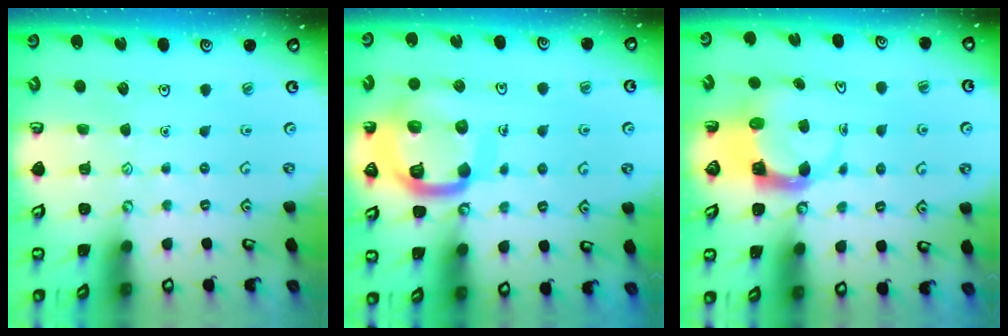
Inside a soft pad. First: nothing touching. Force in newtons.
{"total": 17.0, "press": 16.9, "slide": 1.9}
{"total": 3.7, "press": 3.6, "slide": 0.6}